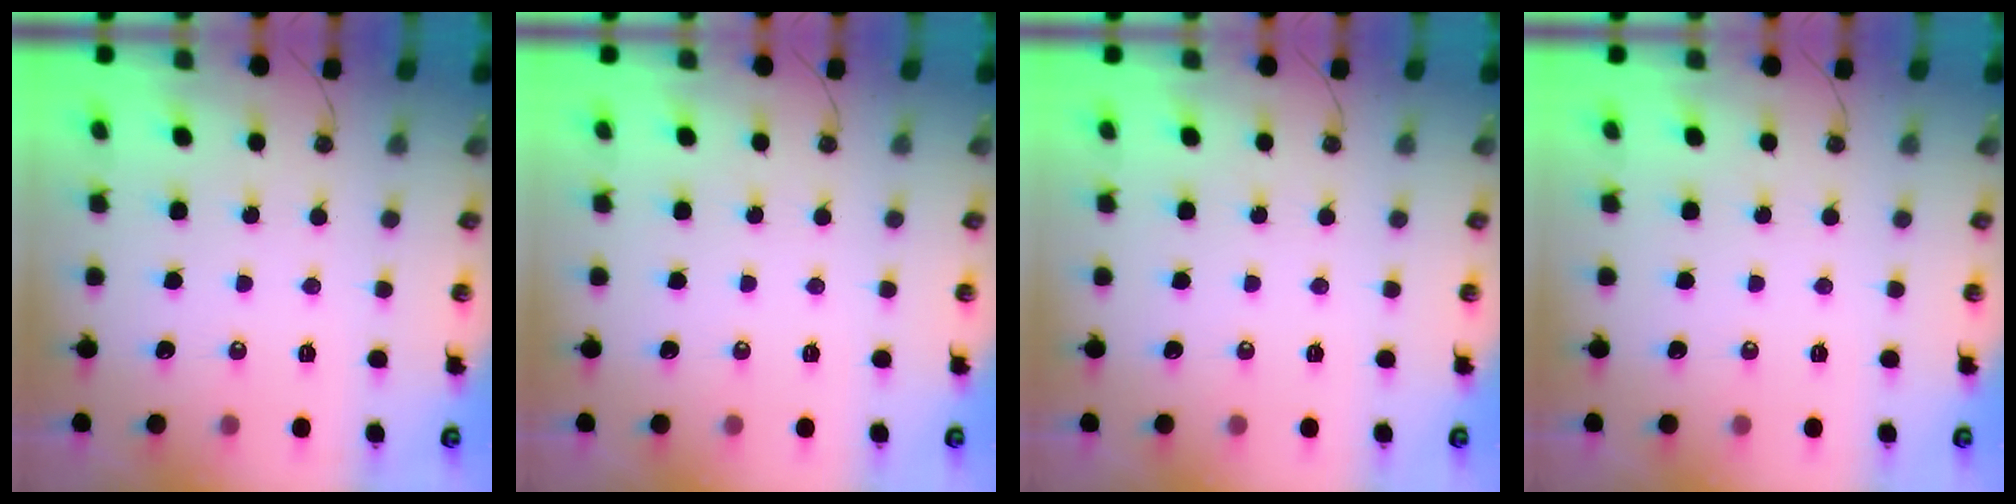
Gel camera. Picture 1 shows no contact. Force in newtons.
{"total": 0.0}
{"total": 0.0}
{"total": 0.0}